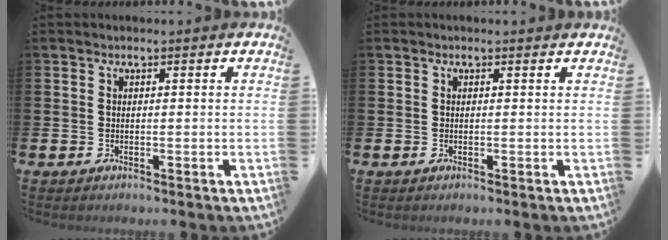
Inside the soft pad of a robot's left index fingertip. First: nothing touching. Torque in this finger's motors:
{"motor_torque": [0.99, -1.15, 0.05, 0.01]}